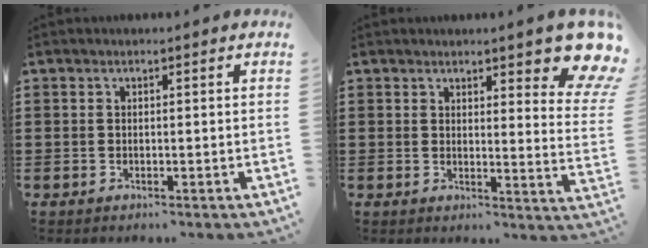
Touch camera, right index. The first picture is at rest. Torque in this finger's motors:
{"motor_torque": [0.57, 0.38, 0.35, 0.09]}